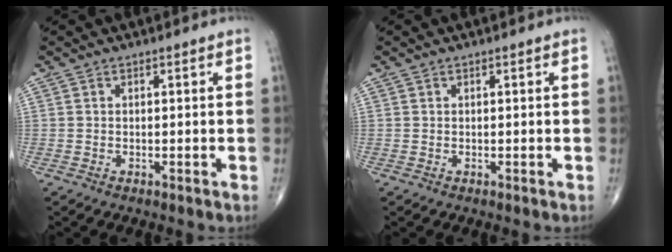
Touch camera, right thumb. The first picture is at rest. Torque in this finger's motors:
{"motor_torque": [-0.16, 0.00, -0.16, -0.10, 0.00]}